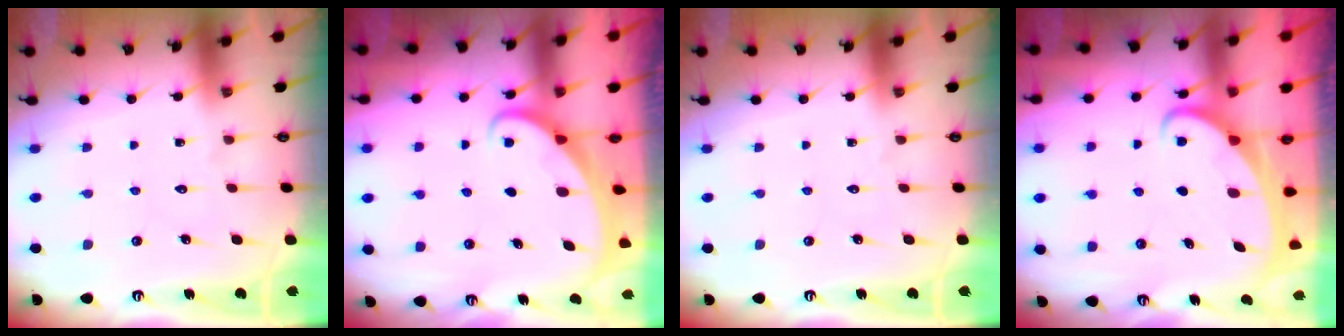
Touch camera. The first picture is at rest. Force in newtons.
{"total": 1.5, "press": 1.5, "slide": 0.2}
{"total": 0.0}
{"total": 2.2, "press": 2.2, "slide": 0.3}